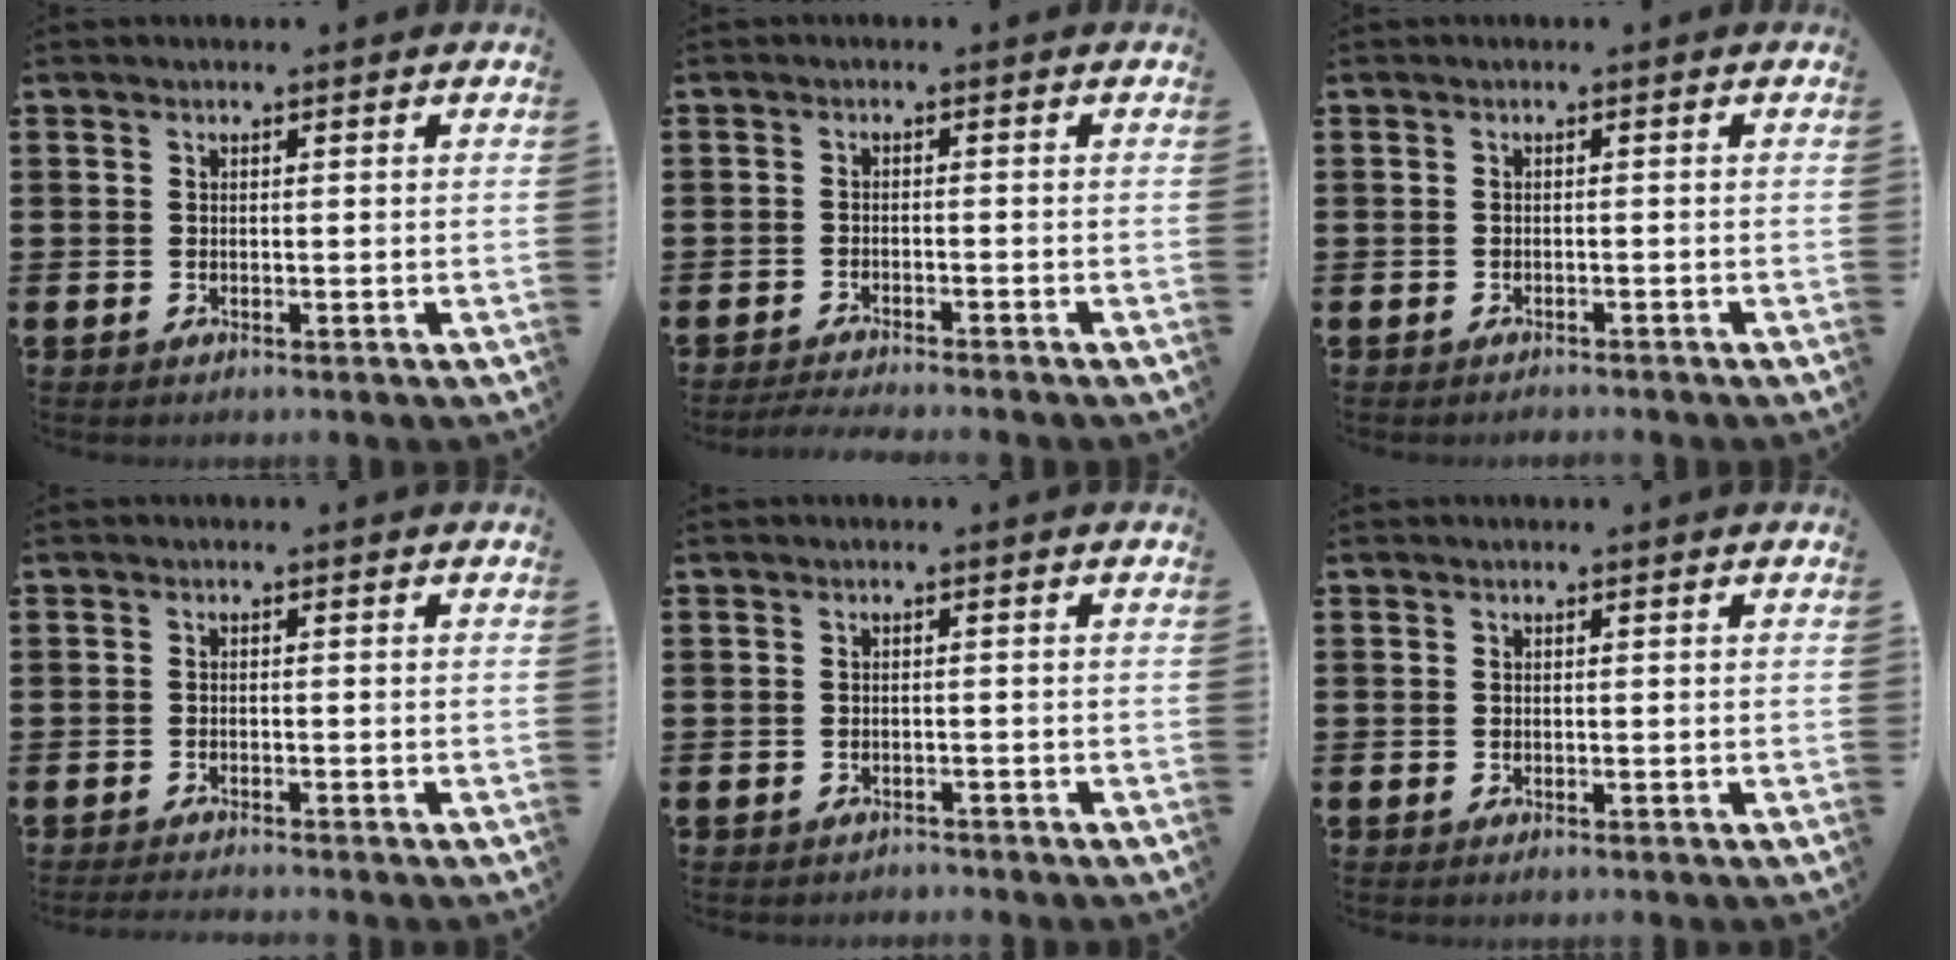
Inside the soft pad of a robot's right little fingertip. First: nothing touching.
{"total": 1.6, "force": [-1.6, -0.1, 0.5], "torque": [-0.007, 0.002, -0.031]}
{"total": 0.6, "force": [-0.6, 0.0, 0.0], "torque": [0.000, -0.002, -0.014]}
{"total": 1.0, "force": [-1.0, -0.1, 0.3], "torque": [-0.005, -0.001, -0.019]}
{"total": 0.7, "force": [-0.7, 0.1, -0.1], "torque": [-0.001, -0.001, -0.015]}
{"total": 0.0}